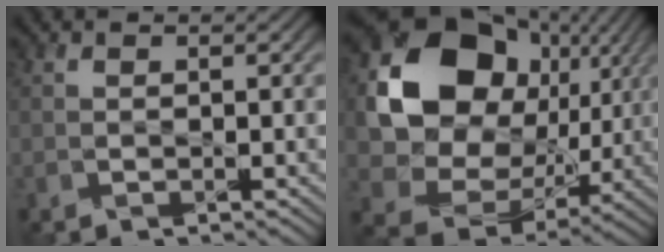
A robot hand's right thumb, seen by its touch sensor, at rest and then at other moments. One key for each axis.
{"total": 17.9, "fx": 4.1, "fy": 14.2, "fz": 10.0, "tx": -0.216, "ty": -0.005, "tz": 0.089}